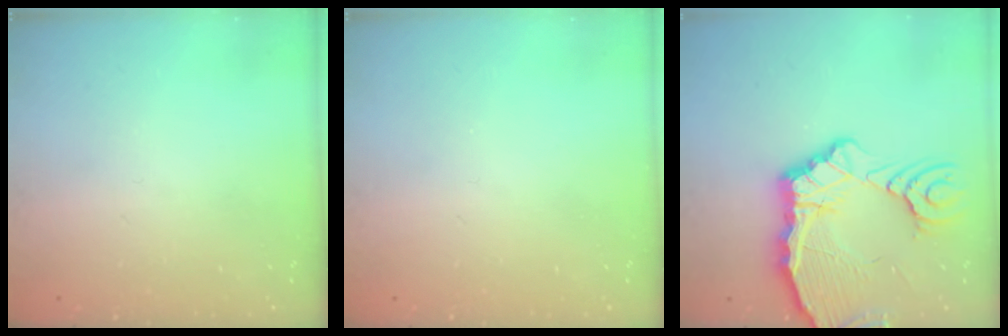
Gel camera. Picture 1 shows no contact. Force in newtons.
{"total": 0.0}
{"total": 15.3, "press": 15.2, "slide": 2.3}